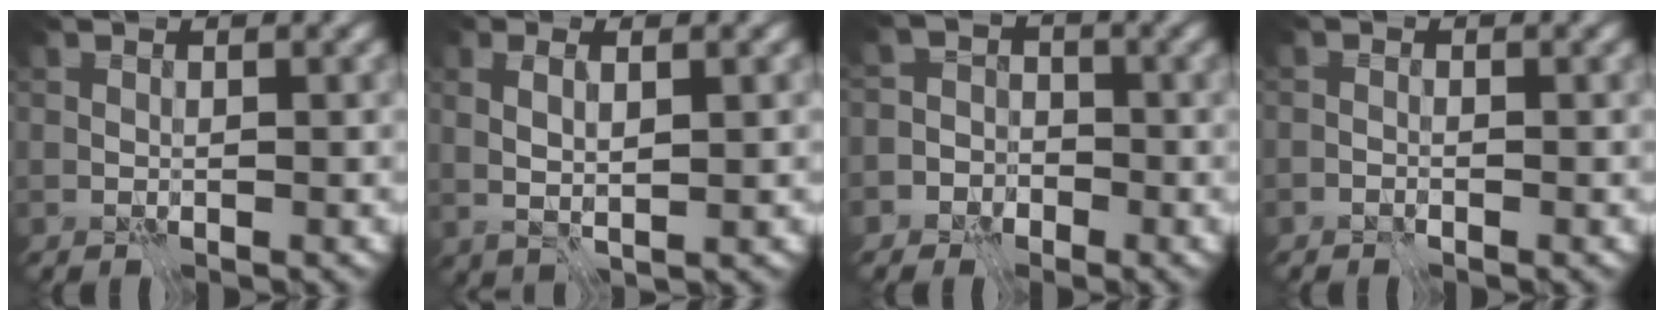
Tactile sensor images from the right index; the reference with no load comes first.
{"total": 2.4, "force": [0.8, 0.4, 2.3], "torque": [-0.049, 0.002, 0.018]}
{"total": 4.4, "force": [-2.6, 3.5, 0.4], "torque": [0.025, 0.000, -0.069]}
{"total": 0.6, "force": [-0.6, 0.0, 0.0], "torque": [0.007, 0.010, -0.012]}